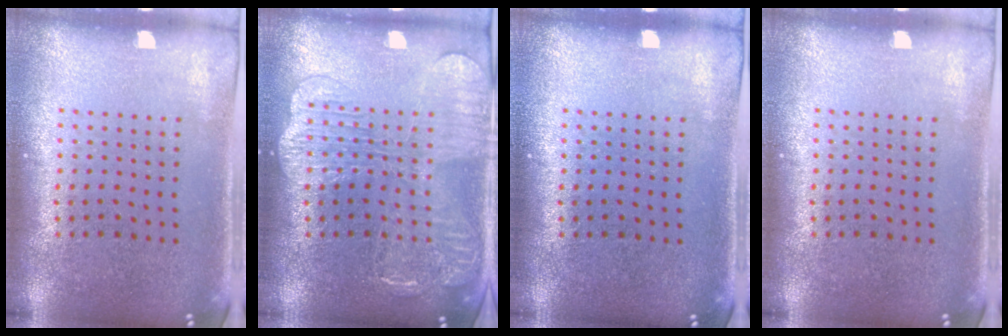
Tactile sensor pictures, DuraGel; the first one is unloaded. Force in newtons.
{"total": 2.4, "press": 2.3, "slide": 0.5}
{"total": 0.0}
{"total": 0.0}